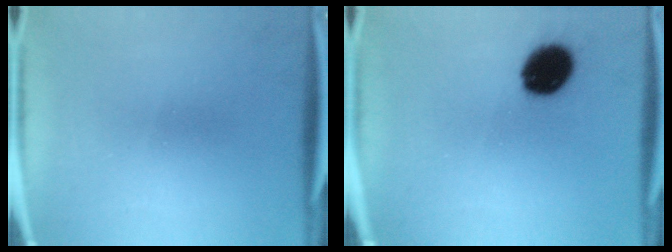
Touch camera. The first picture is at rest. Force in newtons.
{"total": 11.8}